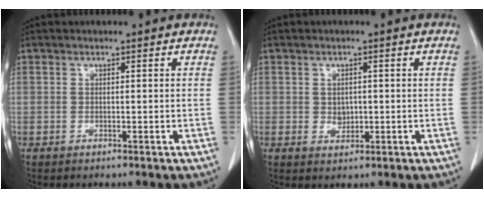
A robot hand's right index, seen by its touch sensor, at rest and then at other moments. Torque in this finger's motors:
{"motor_torque": [0.03, -0.05, -0.01, 0.01]}